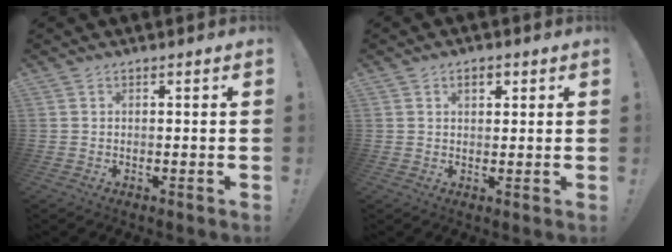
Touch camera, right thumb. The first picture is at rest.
{"total": 3.0, "force": [1.4, 1.8, 2.0], "torque": [-0.023, -0.002, 0.019]}